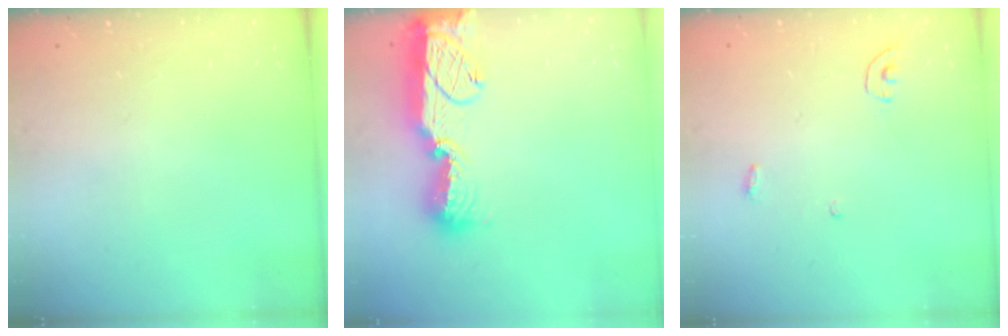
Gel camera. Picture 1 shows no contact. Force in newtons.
{"total": 16.5, "press": 16.4, "slide": 1.6}
{"total": 3.4, "press": 3.4, "slide": 0.3}